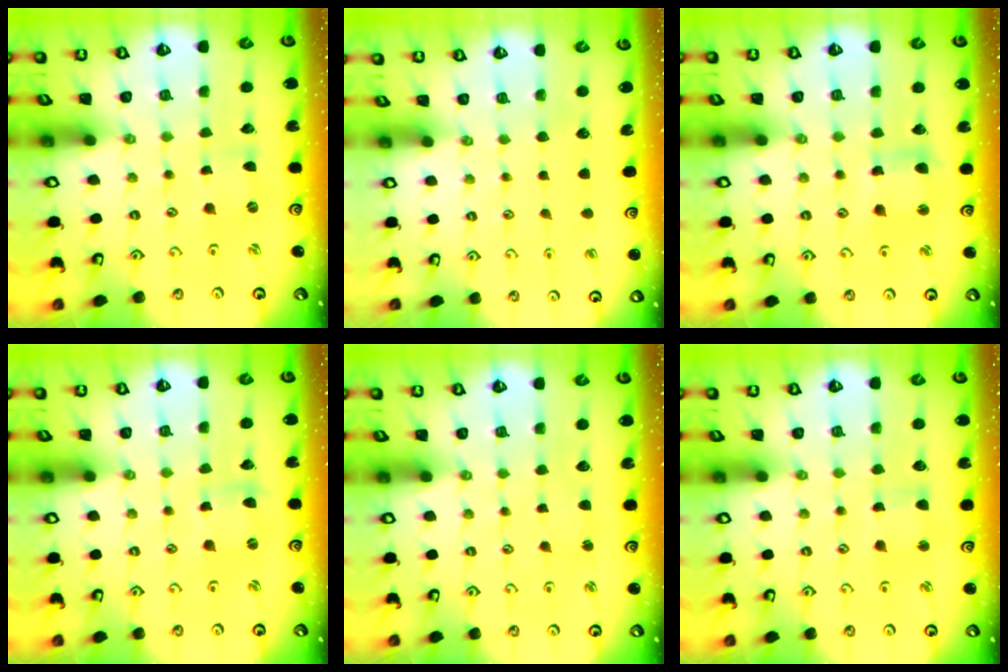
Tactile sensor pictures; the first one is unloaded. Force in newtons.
{"total": 0.0}
{"total": 4.3, "press": 4.2, "slide": 0.5}
{"total": 1.7, "press": 1.7, "slide": 0.3}
{"total": 1.1, "press": 1.1, "slide": 0.1}
{"total": 1.9, "press": 1.9, "slide": 0.2}